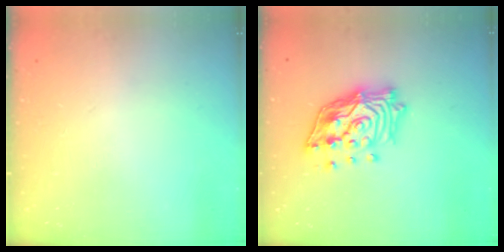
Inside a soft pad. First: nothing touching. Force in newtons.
{"total": 18.1, "press": 17.9, "slide": 2.7}